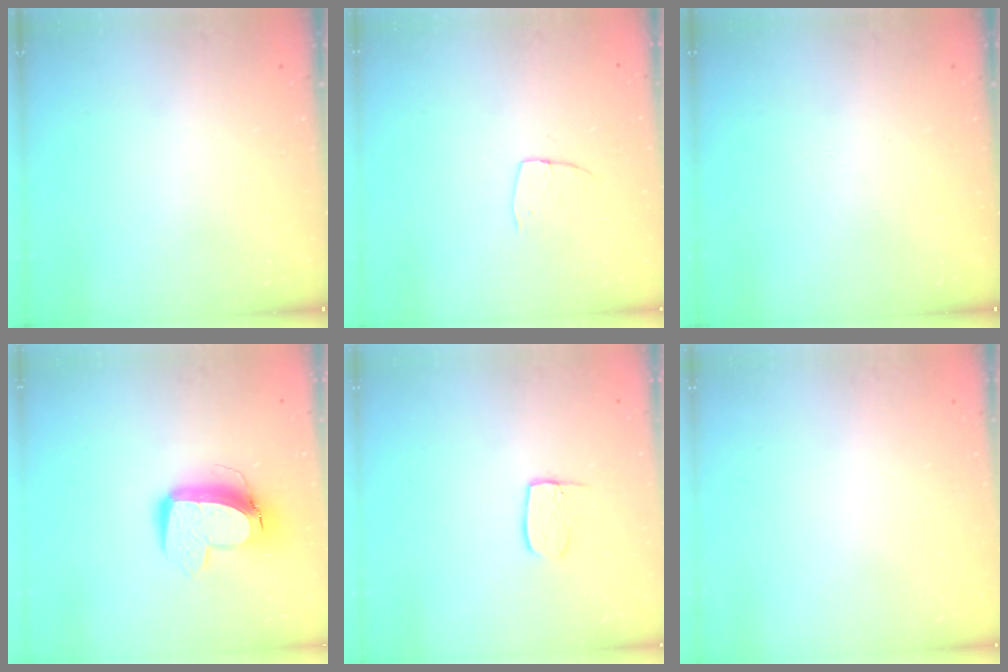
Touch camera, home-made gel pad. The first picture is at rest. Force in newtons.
{"total": 4.8, "press": 4.8, "slide": 0.4}
{"total": 0.0}
{"total": 11.5, "press": 11.4, "slide": 1.2}
{"total": 6.7, "press": 6.7, "slide": 0.4}
{"total": 0.8, "press": 0.4, "slide": 0.7}